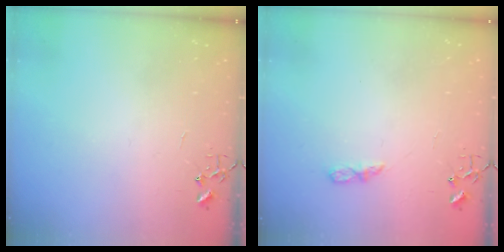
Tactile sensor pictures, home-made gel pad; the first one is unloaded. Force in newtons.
{"total": 4.6, "press": 4.6, "slide": 0.6}